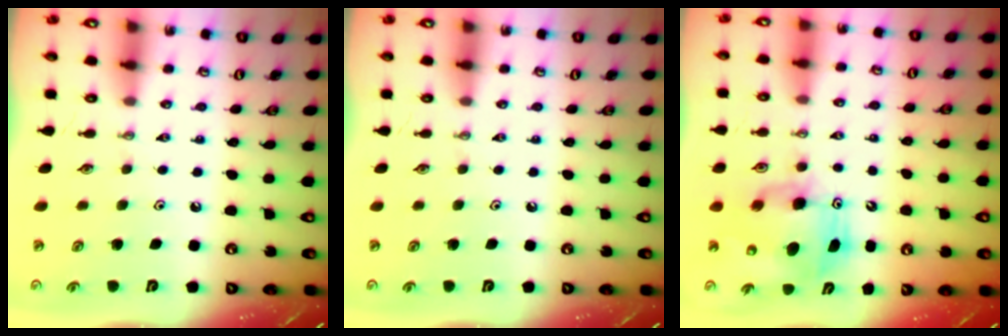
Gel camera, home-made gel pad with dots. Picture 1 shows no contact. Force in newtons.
{"total": 0.0}
{"total": 8.9, "press": 8.7, "slide": 1.8}